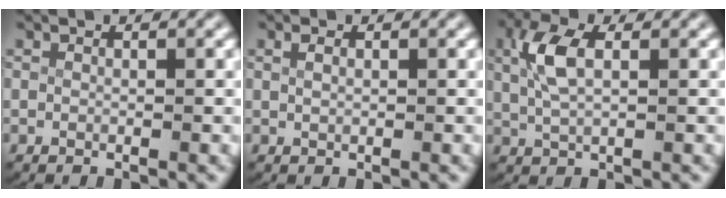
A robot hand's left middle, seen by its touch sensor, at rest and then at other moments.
{"total": 0.5, "force": [0.3, 0.1, 0.4], "torque": [-0.013, -0.005, 0.012]}
{"total": 3.5, "force": [0.9, 1.5, 3.0], "torque": [-0.075, 0.001, 0.021]}